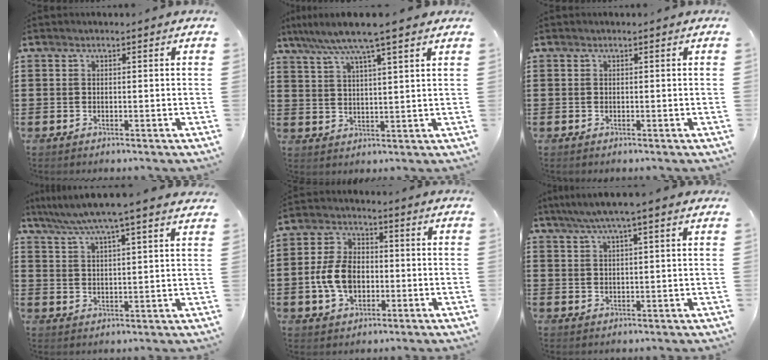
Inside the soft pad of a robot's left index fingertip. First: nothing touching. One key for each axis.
{"total": 7.4, "fx": 5.8, "fy": -0.1, "fz": 4.5, "tx": -0.105, "ty": -0.016, "tz": 0.101}
{"total": 0.0}
{"total": 6.2, "fx": 5.3, "fy": -0.5, "fz": 3.3, "tx": -0.080, "ty": -0.024, "tz": 0.090}
{"total": 7.9, "fx": -1.4, "fy": 5.4, "fz": 5.6, "tx": -0.138, "ty": 0.006, "tz": -0.033}
{"total": 4.1, "fx": 3.0, "fy": -0.2, "fz": 2.8, "tx": -0.060, "ty": -0.001, "tz": 0.053}